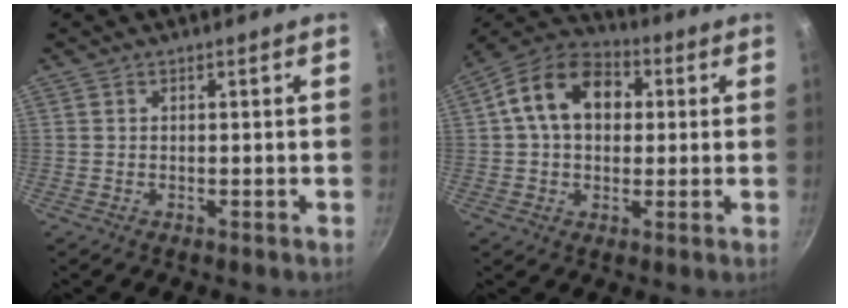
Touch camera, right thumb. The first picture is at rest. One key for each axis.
{"total": 14.0, "fx": 2.6, "fy": 10.2, "fz": 9.3, "tx": -0.123, "ty": 0.024, "tz": 0.024}